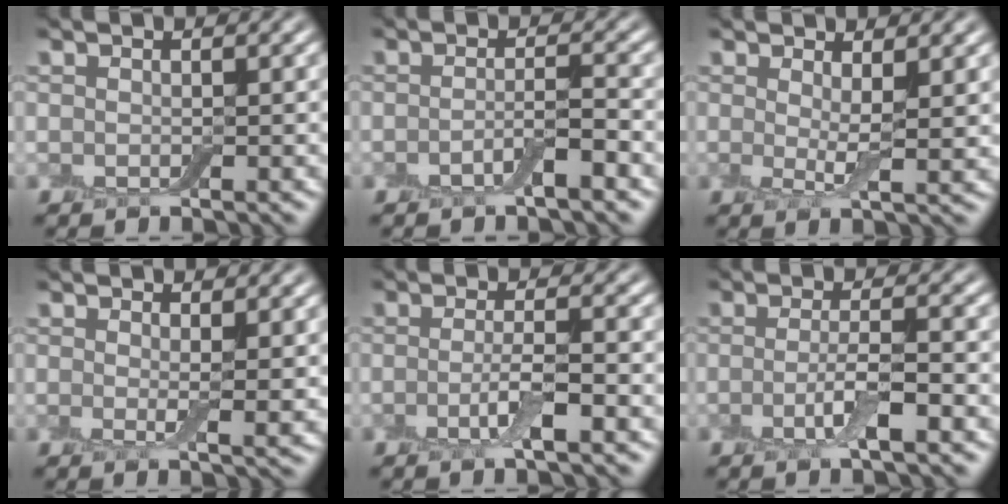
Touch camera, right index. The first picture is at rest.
{"total": 2.2, "force": [-1.1, 0.4, 1.9], "torque": [-0.034, 0.006, -0.026]}
{"total": 2.7, "force": [1.0, 0.5, 2.4], "torque": [-0.044, -0.013, 0.018]}
{"total": 2.0, "force": [0.6, 0.3, 1.9], "torque": [-0.030, -0.012, 0.011]}
{"total": 3.0, "force": [-0.9, 0.6, 2.8], "torque": [-0.055, -0.001, -0.022]}
{"total": 3.4, "force": [-1.0, 0.7, 3.2], "torque": [-0.062, -0.001, -0.024]}